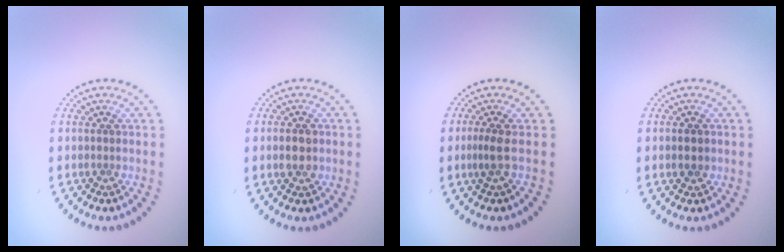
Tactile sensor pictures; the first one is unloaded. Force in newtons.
{"total": 2.4, "press": 2.3, "slide": 0.1}
{"total": 1.6, "press": 1.2, "slide": 1.1}
{"total": 1.9, "press": 1.9, "slide": 0.1}